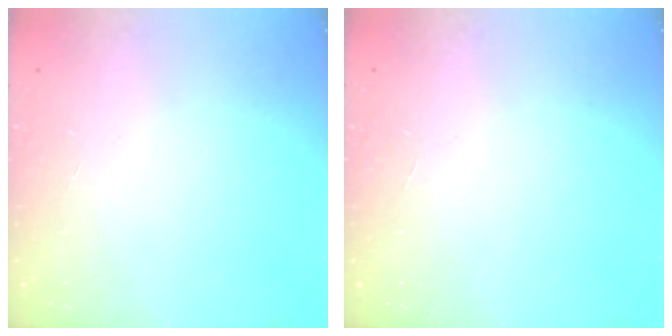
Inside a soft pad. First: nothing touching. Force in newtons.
{"total": 0.0}